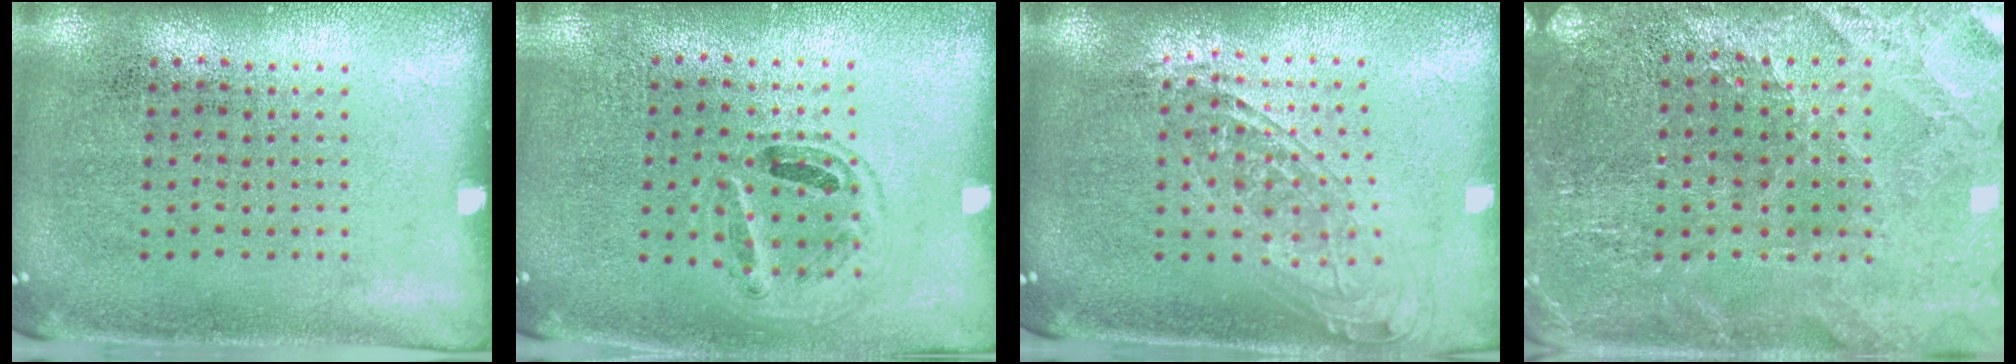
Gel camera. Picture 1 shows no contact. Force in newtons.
{"total": 0.9, "press": 0.8, "slide": 0.3}
{"total": 1.6, "press": 1.3, "slide": 1.0}
{"total": 2.7, "press": 2.6, "slide": 0.4}